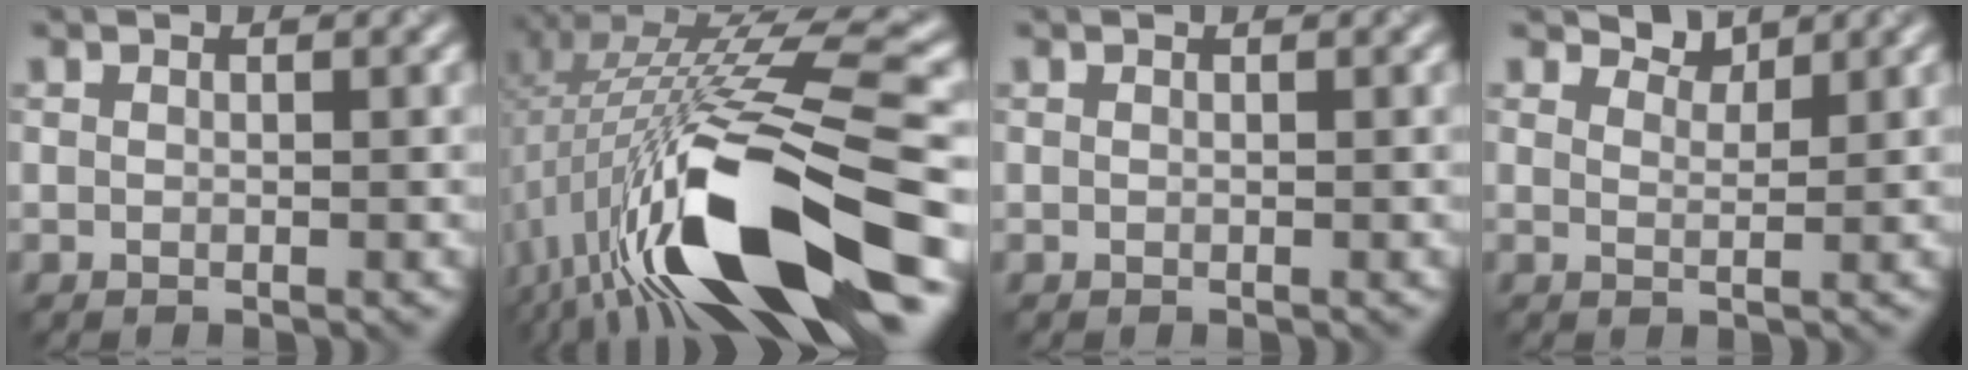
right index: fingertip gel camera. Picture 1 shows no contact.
{"total": 15.6, "force": [-4.4, 4.8, 14.1], "torque": [-0.253, 0.003, -0.071]}
{"total": 0.0}
{"total": 1.5, "force": [1.5, 0.1, 0.1], "torque": [-0.002, -0.002, 0.022]}